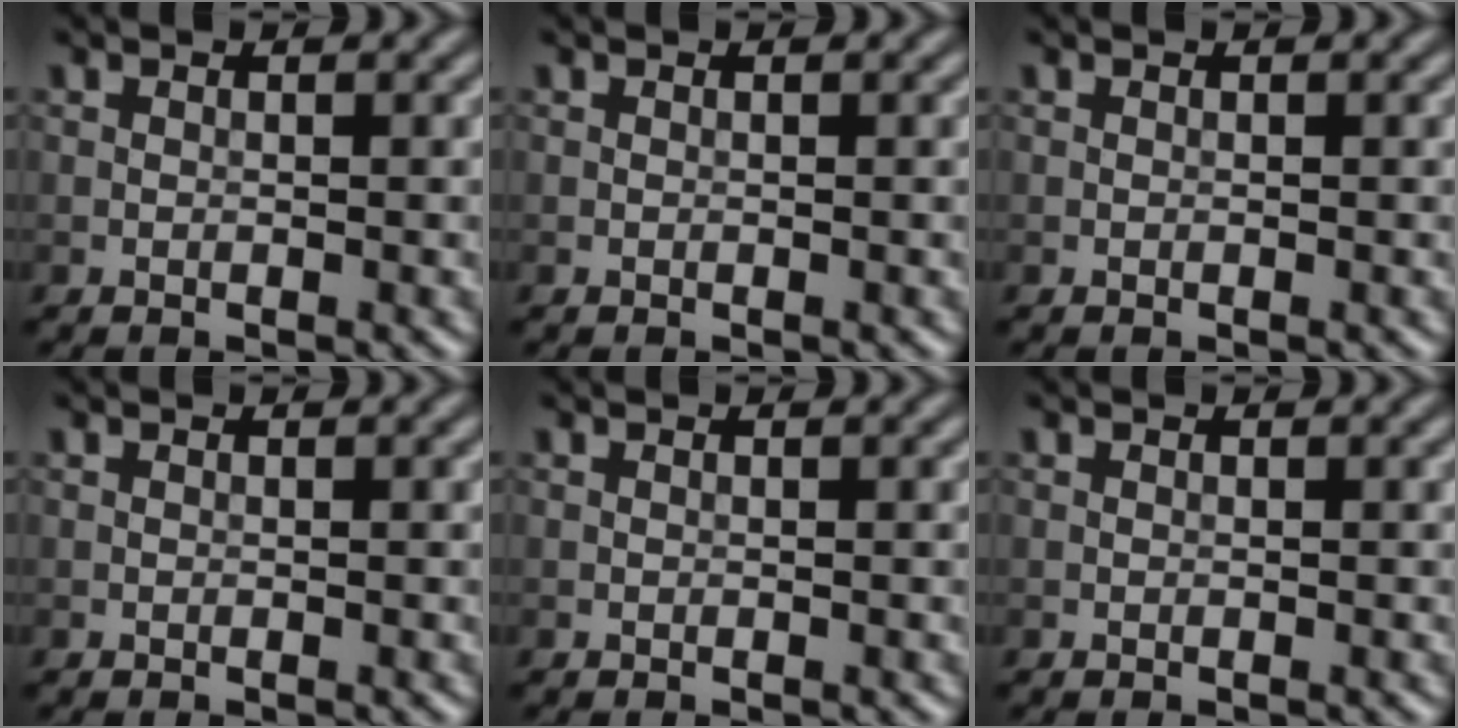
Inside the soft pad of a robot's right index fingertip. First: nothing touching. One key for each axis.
{"total": 0.0}
{"total": 0.0}
{"total": 0.0}
{"total": 0.0}
{"total": 0.0}